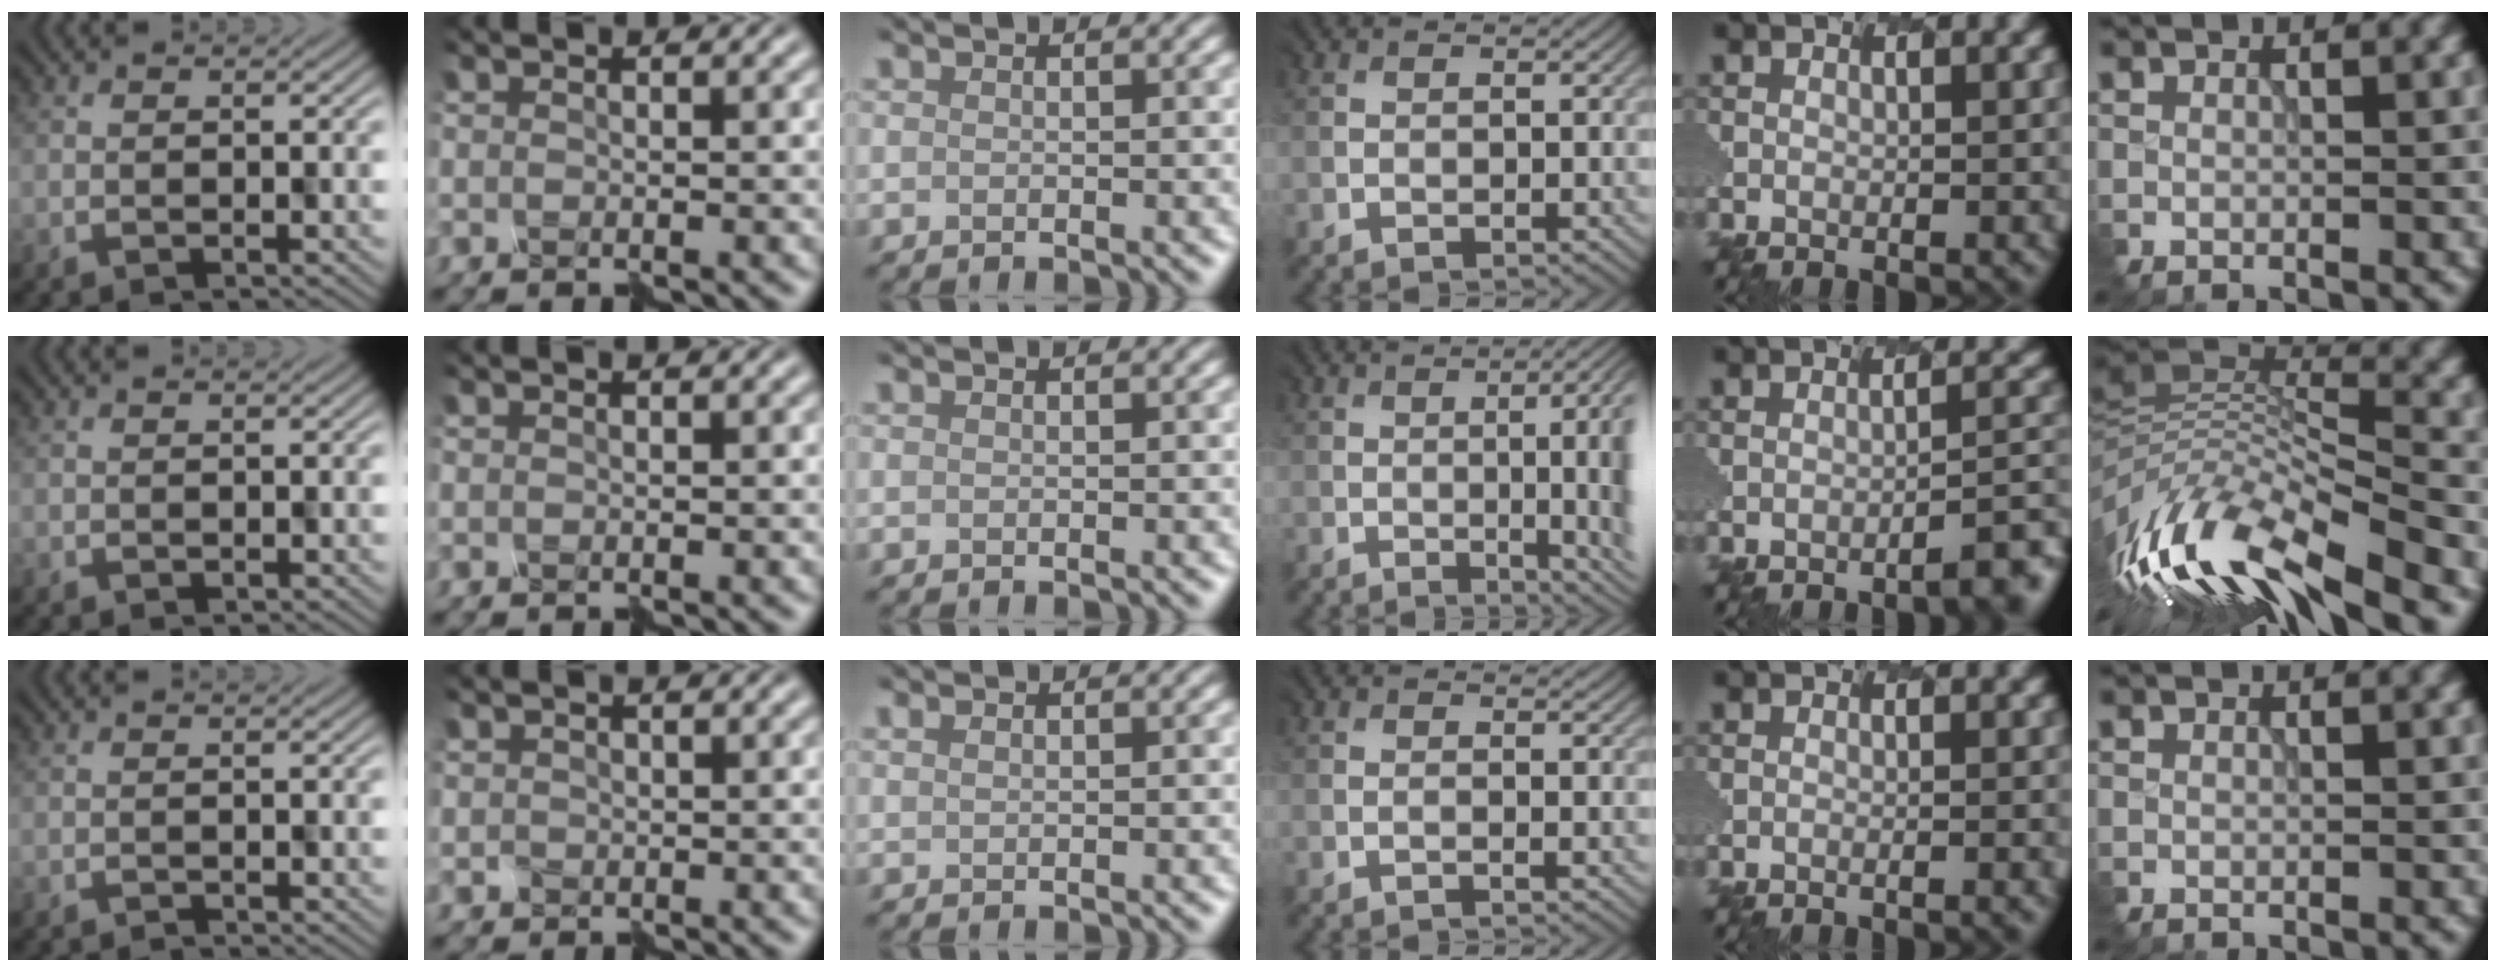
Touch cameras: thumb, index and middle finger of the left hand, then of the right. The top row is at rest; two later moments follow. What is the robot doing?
{"motion": "disassemble", "object": "hinged jar"}